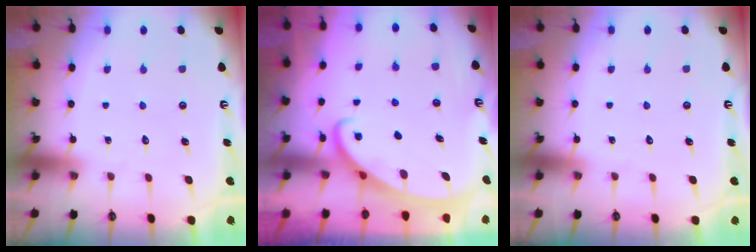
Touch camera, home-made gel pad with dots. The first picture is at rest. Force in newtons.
{"total": 2.6, "press": 2.6, "slide": 0.4}
{"total": 0.0}